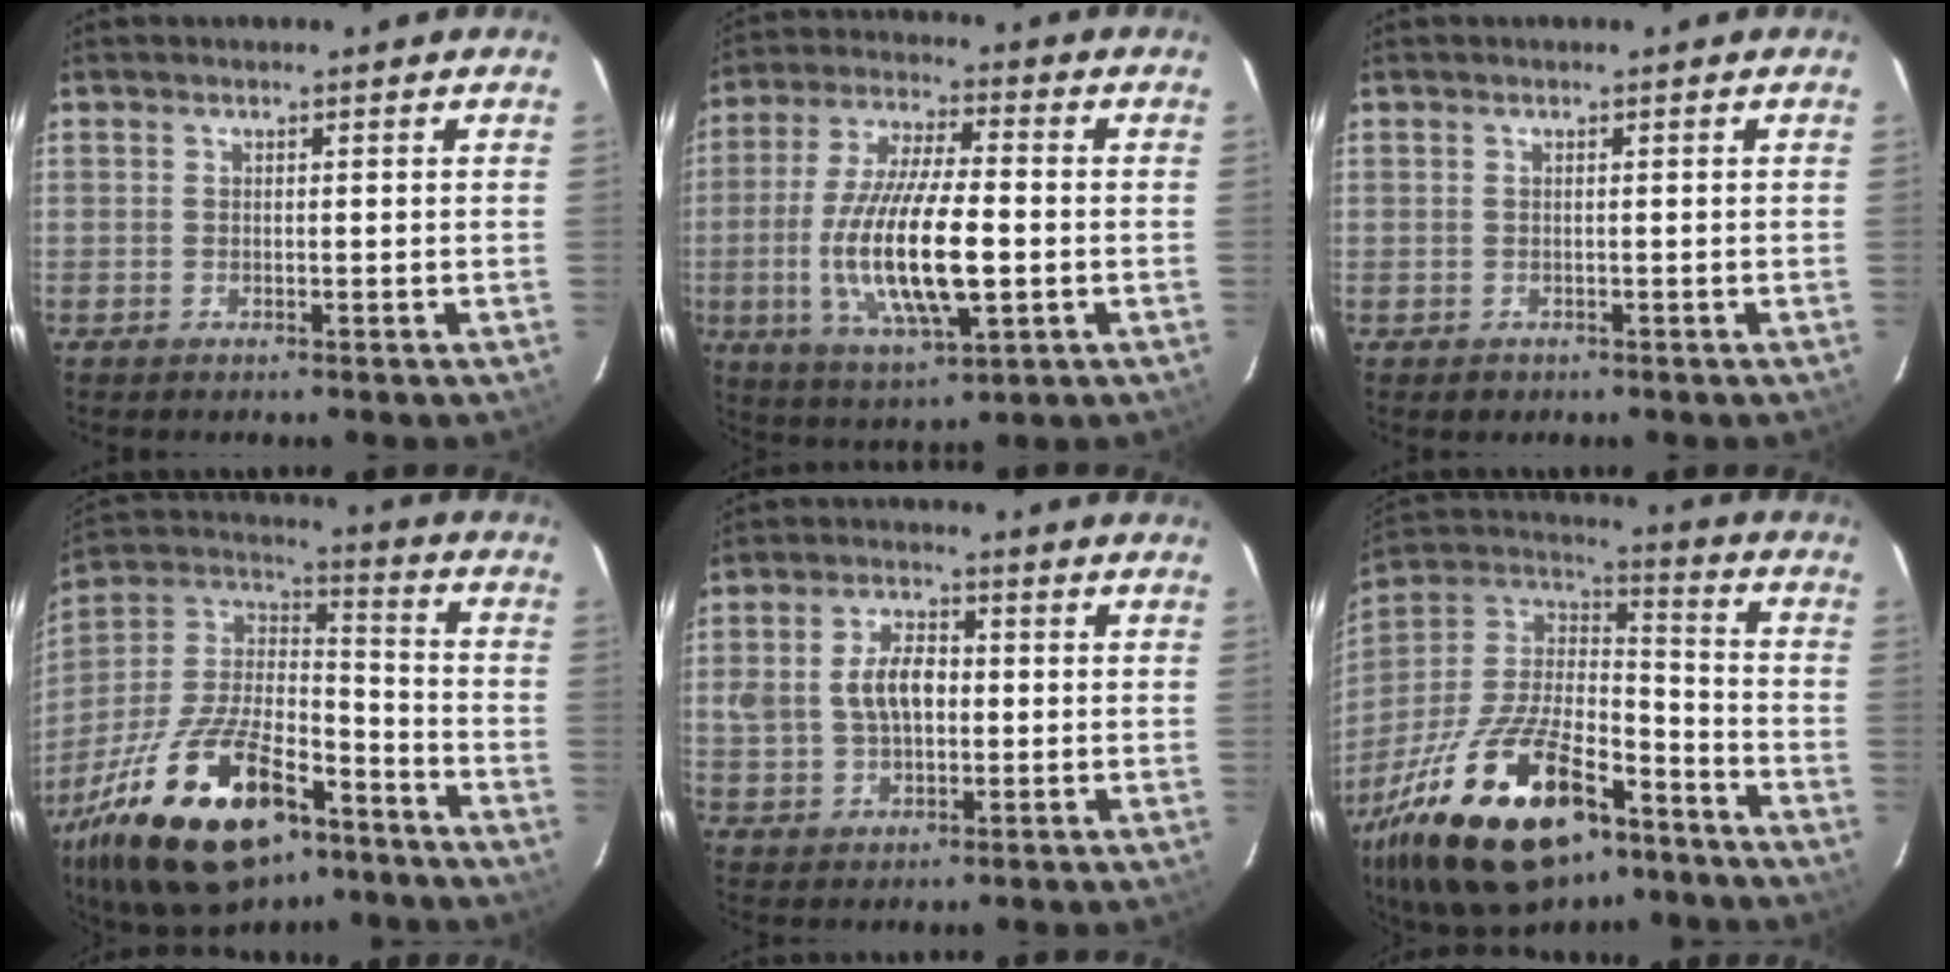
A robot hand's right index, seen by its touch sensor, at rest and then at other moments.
{"total": 17.1, "force": [-3.0, 4.7, 16.2], "torque": [-0.323, -0.013, -0.051]}
{"total": 1.1, "force": [-0.3, 1.0, 0.1], "torque": [0.000, 0.001, 0.001]}
{"total": 29.0, "force": [-17.5, 12.8, 19.2], "torque": [-0.375, -0.004, -0.281]}
{"total": 8.1, "force": [0.4, 5.2, 6.2], "torque": [-0.122, 0.016, 0.014]}
{"total": 30.9, "force": [-19.0, 13.4, 20.4], "torque": [-0.397, -0.012, -0.300]}